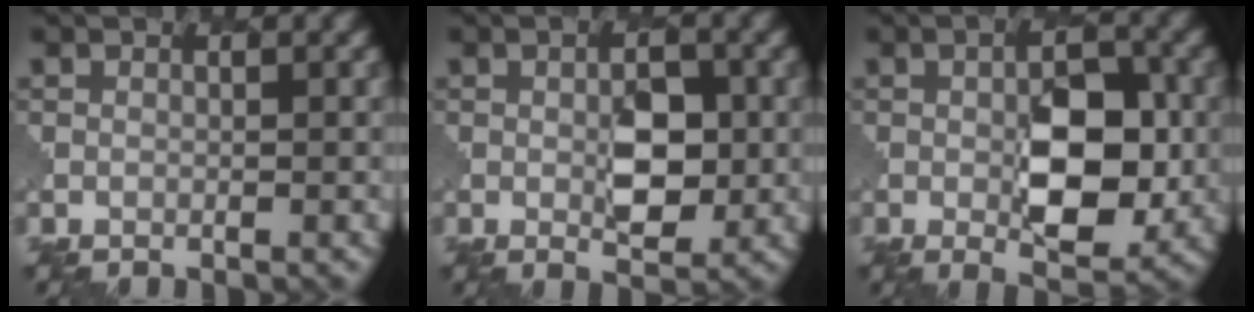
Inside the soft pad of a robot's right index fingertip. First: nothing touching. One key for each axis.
{"total": 3.3, "fx": 0.0, "fy": 1.6, "fz": 2.9, "tx": -0.043, "ty": -0.003, "tz": 0.005}
{"total": 6.5, "fx": -0.5, "fy": 2.9, "fz": 5.7, "tx": -0.082, "ty": -0.003, "tz": -0.005}